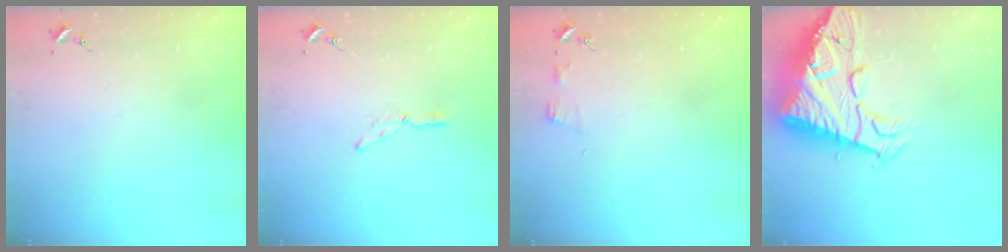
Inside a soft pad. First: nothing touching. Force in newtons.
{"total": 5.2, "press": 5.1, "slide": 0.3}
{"total": 4.2, "press": 4.2, "slide": 0.5}
{"total": 21.9, "press": 21.8, "slide": 2.3}